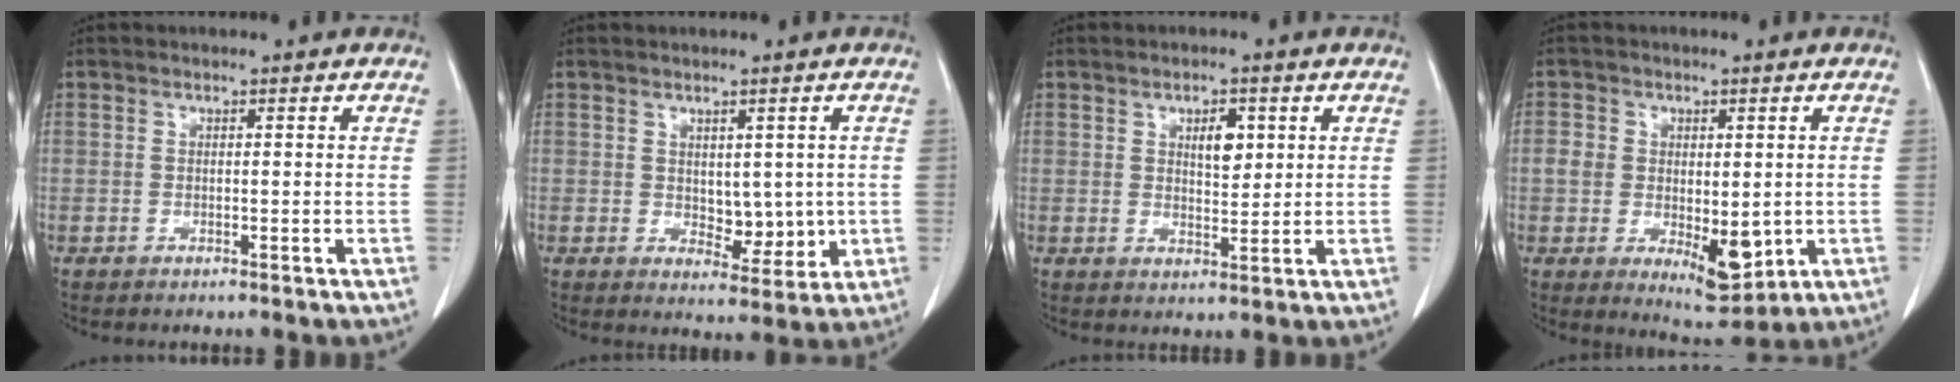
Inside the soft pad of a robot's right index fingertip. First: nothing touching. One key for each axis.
{"total": 5.1, "fx": 0.2, "fy": 2.9, "fz": 4.1, "tx": -0.050, "ty": -0.009, "tz": 0.015}
{"total": 4.0, "fx": 1.5, "fy": 1.8, "fz": 3.2, "tx": -0.051, "ty": -0.001, "tz": 0.025}
{"total": 9.2, "fx": -1.4, "fy": 5.2, "fz": 7.4, "tx": -0.102, "ty": -0.008, "tz": -0.008}